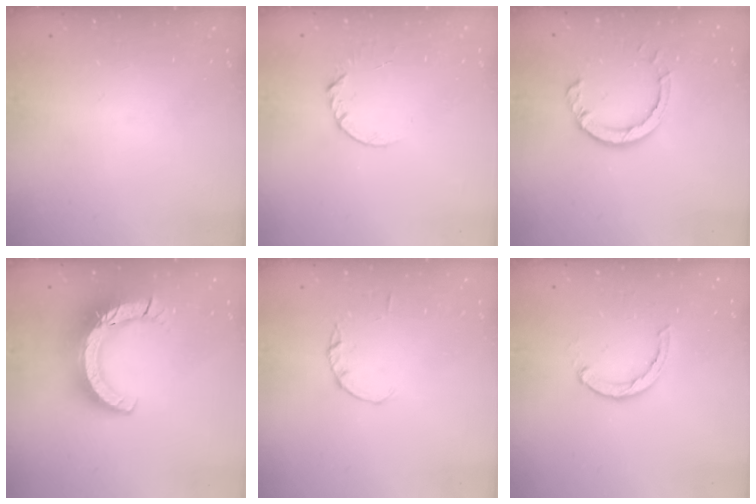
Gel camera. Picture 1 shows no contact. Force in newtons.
{"total": 4.6, "press": 4.6, "slide": 0.5}
{"total": 5.5, "press": 5.5, "slide": 0.2}
{"total": 16.1, "press": 16.0, "slide": 1.5}
{"total": 1.4, "press": 1.3, "slide": 0.3}
{"total": 2.4, "press": 2.4, "slide": 0.4}